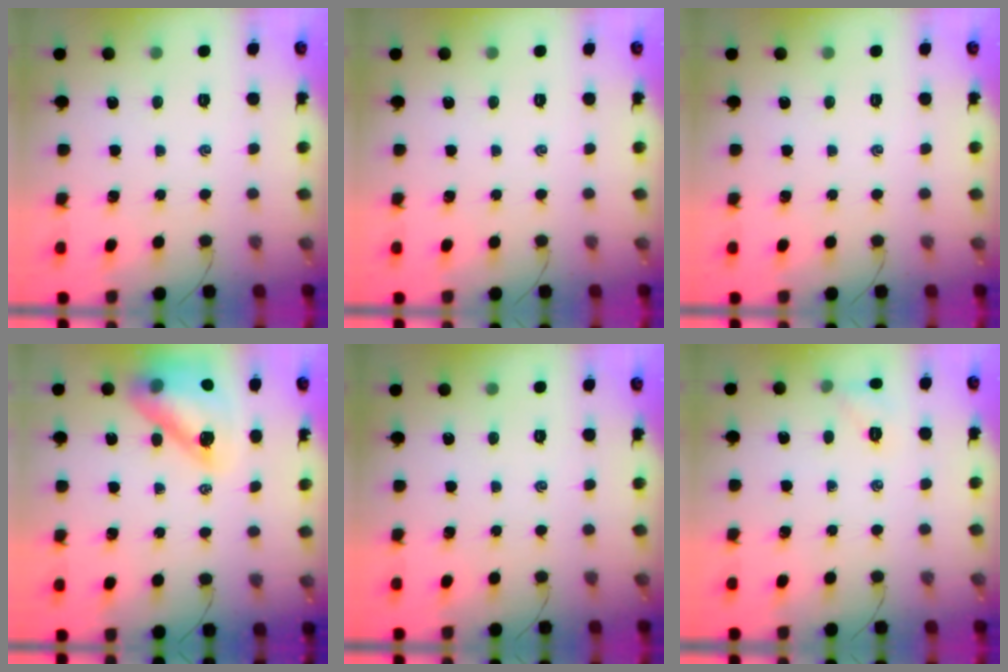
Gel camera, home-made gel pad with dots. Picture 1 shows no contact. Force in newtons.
{"total": 0.0}
{"total": 0.0}
{"total": 14.2, "press": 13.6, "slide": 3.9}
{"total": 0.0}
{"total": 5.2, "press": 5.0, "slide": 1.4}